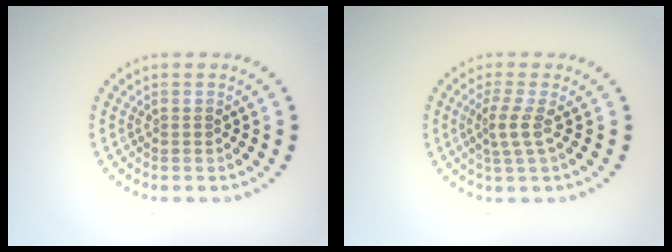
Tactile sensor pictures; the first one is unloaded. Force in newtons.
{"total": 2.2, "press": 1.6, "slide": 1.5}